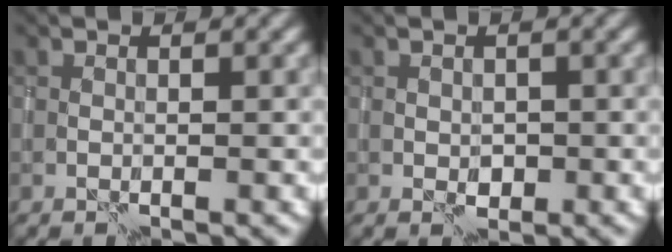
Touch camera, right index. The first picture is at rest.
{"total": 1.3, "force": [-0.3, 1.1, 0.6], "torque": [-0.010, -0.003, 0.000]}